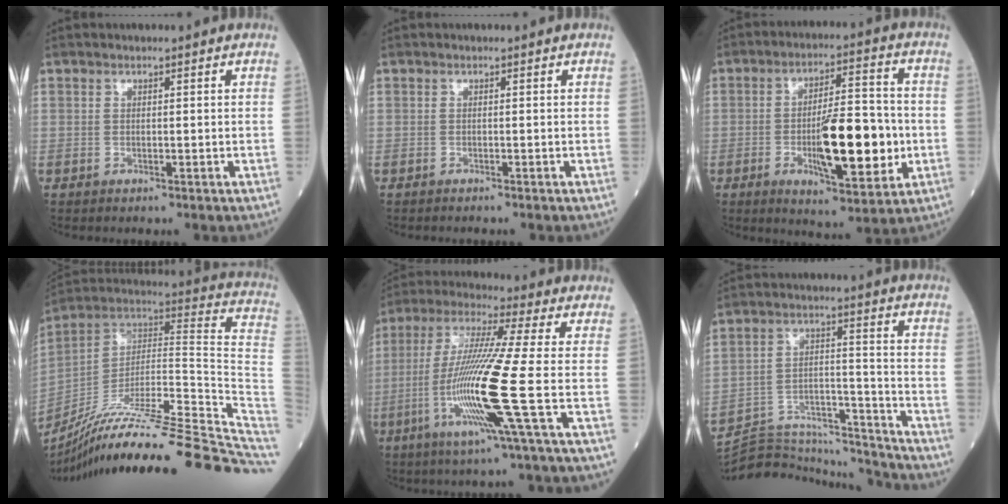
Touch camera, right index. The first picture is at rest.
{"total": 0.8, "force": [-0.7, -0.1, 0.3], "torque": [-0.004, 0.000, -0.008]}
{"total": 13.9, "force": [-2.7, 3.5, 13.2], "torque": [-0.214, 0.000, -0.037]}
{"total": 34.7, "force": [-28.5, -1.0, 19.8], "torque": [-0.167, -0.031, -0.419]}
{"total": 14.8, "force": [-4.0, -2.2, 14.1], "torque": [-0.289, -0.022, -0.086]}
{"total": 18.0, "force": [-17.7, 2.1, 2.5], "torque": [-0.051, 0.046, -0.265]}